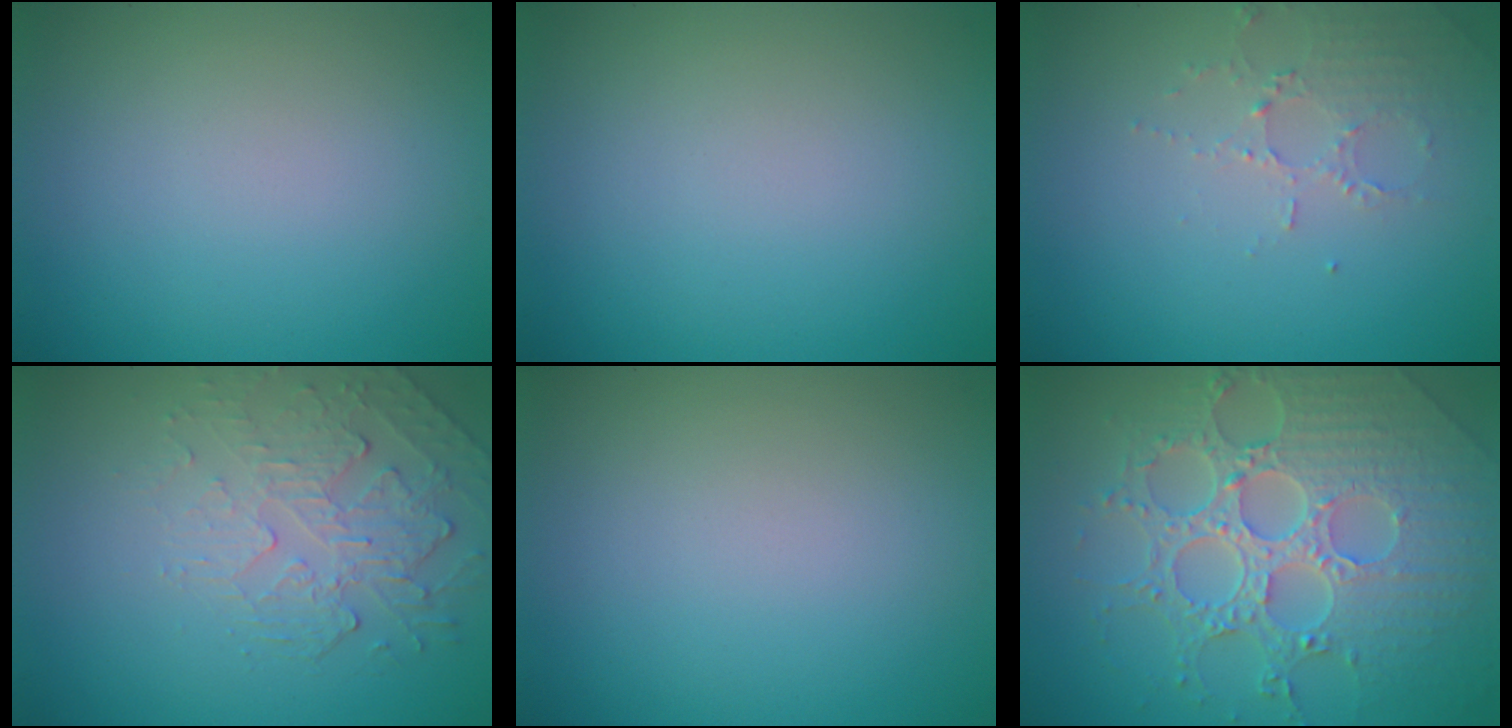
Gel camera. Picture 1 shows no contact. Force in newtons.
{"total": 0.0}
{"total": 2.1, "press": 2.1, "slide": 0.4}
{"total": 2.4, "press": 1.7, "slide": 1.7}
{"total": 0.0}
{"total": 8.3, "press": 6.0, "slide": 5.6}